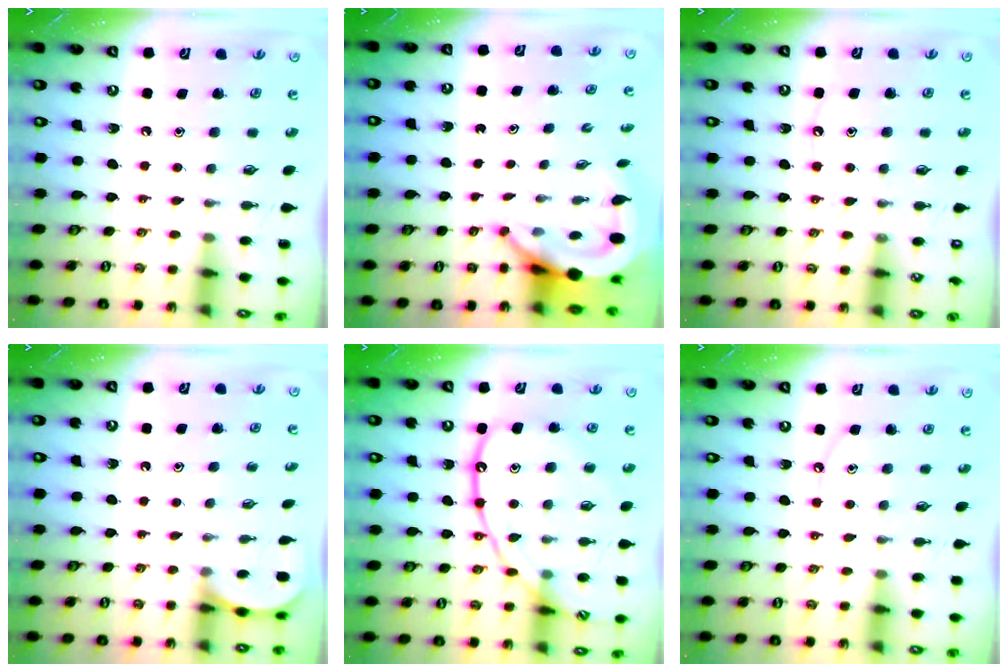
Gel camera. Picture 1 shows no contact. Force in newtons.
{"total": 8.2, "press": 8.1, "slide": 1.0}
{"total": 7.7, "press": 7.7, "slide": 0.4}
{"total": 1.4, "press": 1.4, "slide": 0.1}
{"total": 16.4, "press": 16.3, "slide": 1.4}
{"total": 4.1, "press": 4.1, "slide": 0.6}